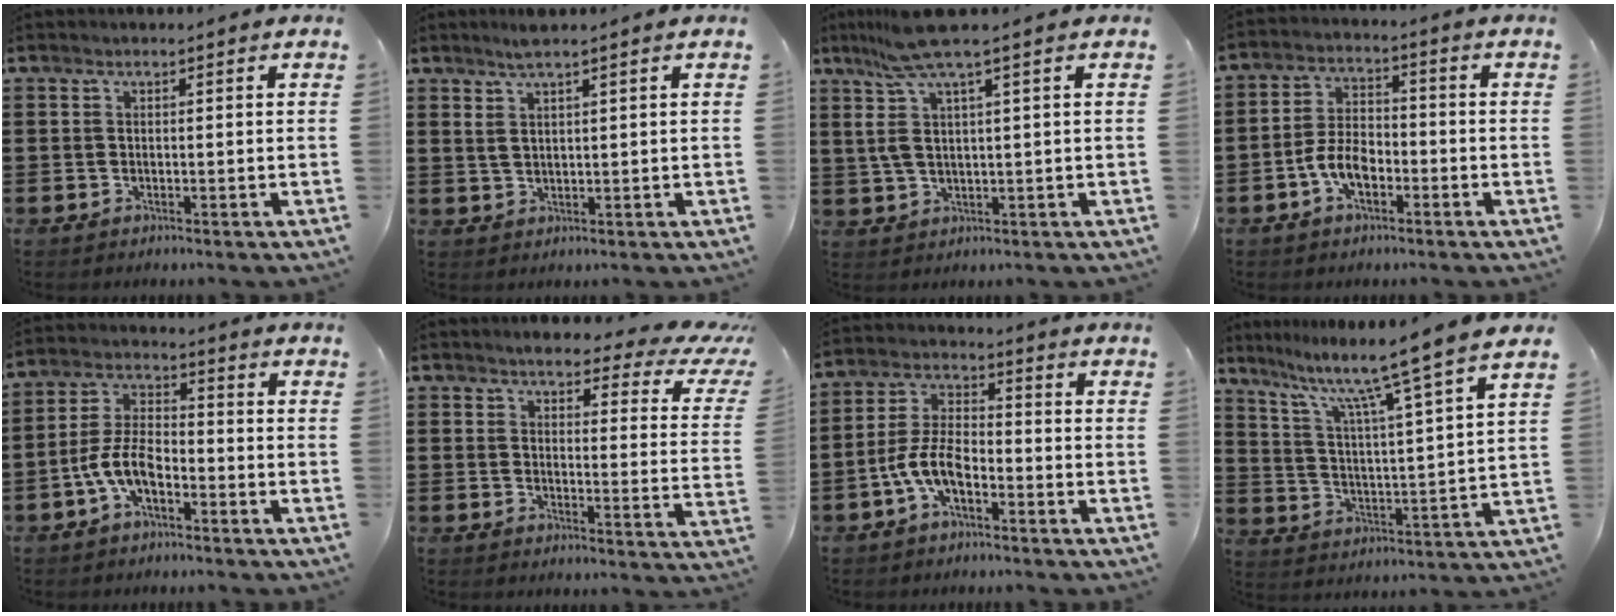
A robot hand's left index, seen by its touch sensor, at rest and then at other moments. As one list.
[{"total": 2.7, "force": [1.8, 0.4, 2.0], "torque": [-0.043, 0.003, 0.032]}, {"total": 7.2, "force": [3.7, 0.5, 6.2], "torque": [-0.152, -0.010, 0.059]}, {"total": 5.8, "force": [-2.5, 3.1, 4.2], "torque": [-0.099, 0.004, -0.054]}, {"total": 6.8, "force": [-3.4, 3.0, 5.0], "torque": [-0.126, 0.002, -0.073]}, {"total": 4.7, "force": [3.9, 1.0, 2.5], "torque": [-0.053, -0.026, 0.060]}, {"total": 6.9, "force": [-3.5, 3.0, 5.1], "torque": [-0.128, -0.001, -0.073]}, {"total": 9.6, "force": [7.8, -1.3, 5.5], "torque": [-0.128, -0.060, 0.120]}]